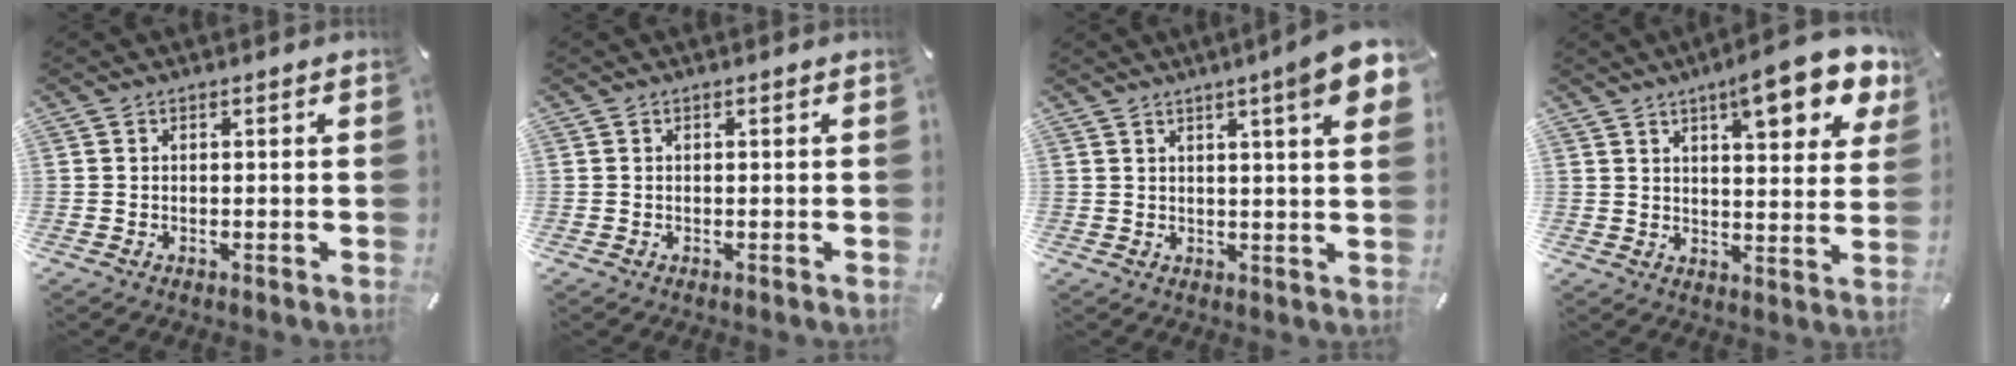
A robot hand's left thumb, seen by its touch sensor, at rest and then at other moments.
{"total": 0.0}
{"total": 8.8, "force": [4.3, 0.5, 7.7], "torque": [-0.117, -0.019, 0.066]}
{"total": 12.8, "force": [8.4, 4.2, 8.8], "torque": [-0.116, -0.047, 0.135]}